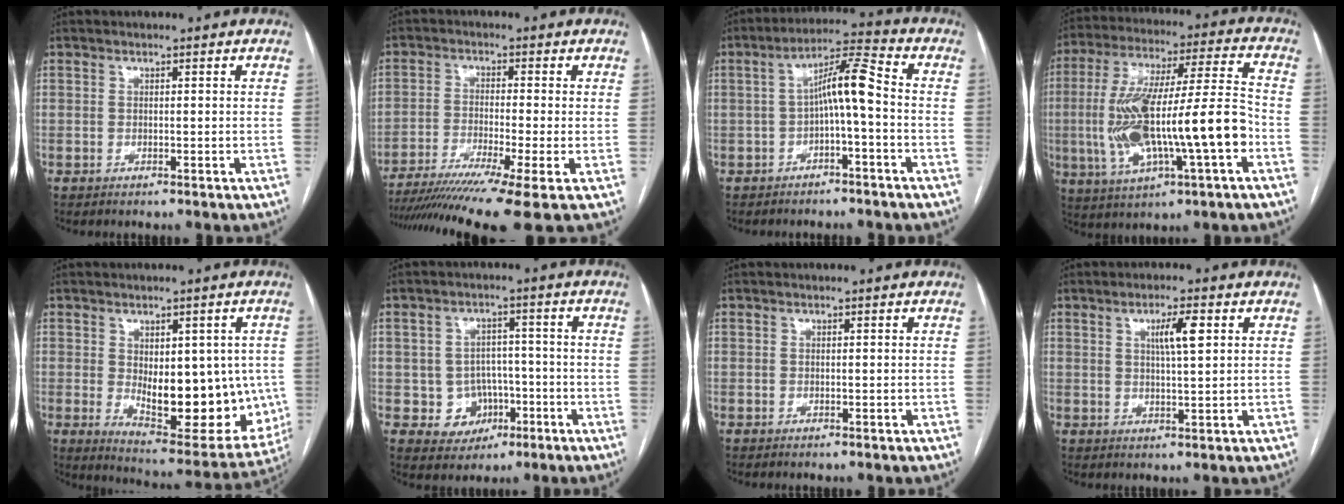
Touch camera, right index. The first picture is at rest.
{"total": 14.6, "force": [-11.0, -1.6, 9.5], "torque": [-0.148, -0.036, -0.176]}
{"total": 7.2, "force": [-1.1, 0.5, 7.1], "torque": [-0.123, 0.030, -0.020]}
{"total": 20.3, "force": [-4.2, 2.8, 19.7], "torque": [-0.382, 0.013, -0.062]}
{"total": 16.9, "force": [-1.0, 7.8, 14.9], "torque": [-0.197, -0.010, 0.011]}
{"total": 6.3, "force": [-1.9, 5.9, 1.3], "torque": [-0.012, 0.016, -0.017]}
{"total": 0.0}
{"total": 4.7, "force": [1.7, 0.4, 4.3], "torque": [-0.075, 0.002, 0.028]}